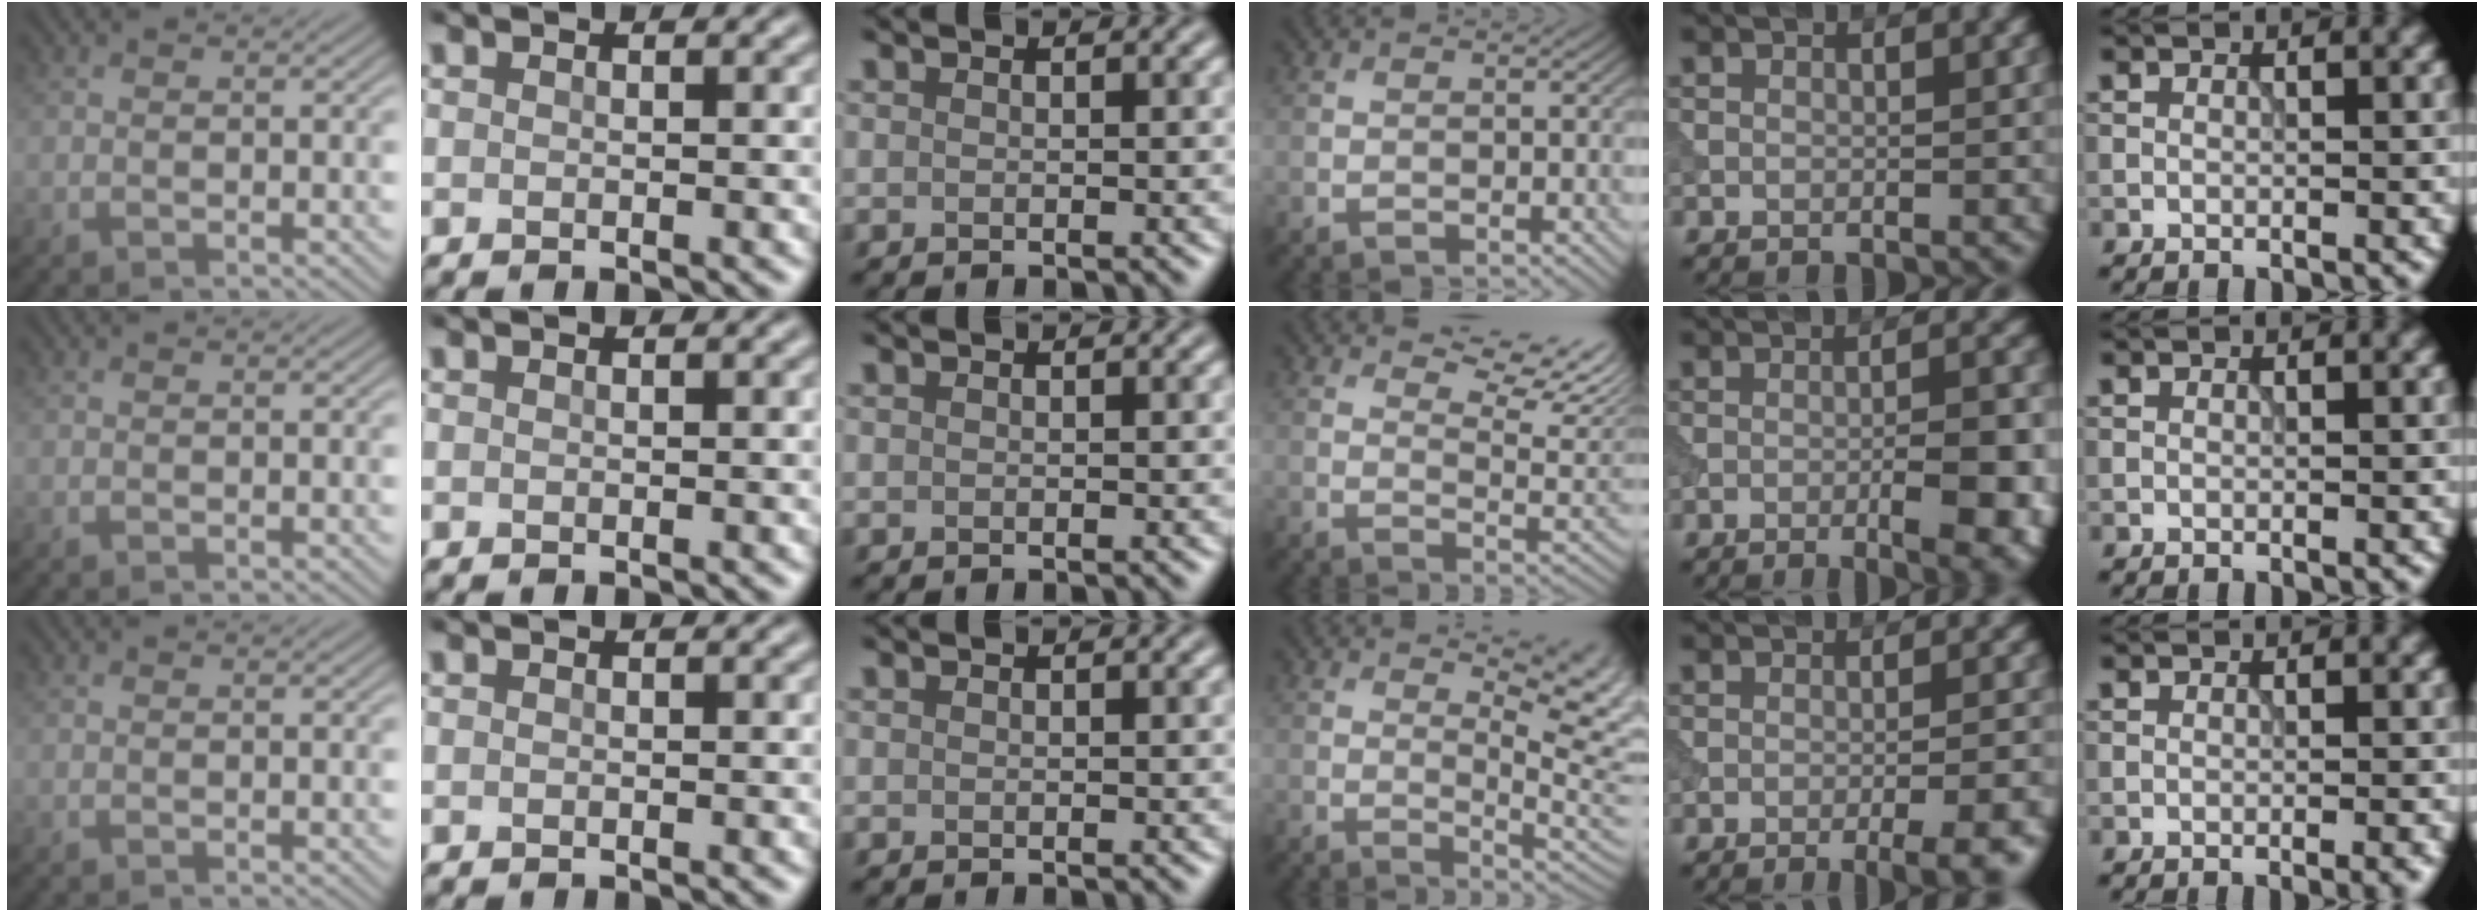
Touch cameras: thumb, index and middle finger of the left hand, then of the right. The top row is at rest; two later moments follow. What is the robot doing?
{"motion": "dispense", "object": "syringe"}